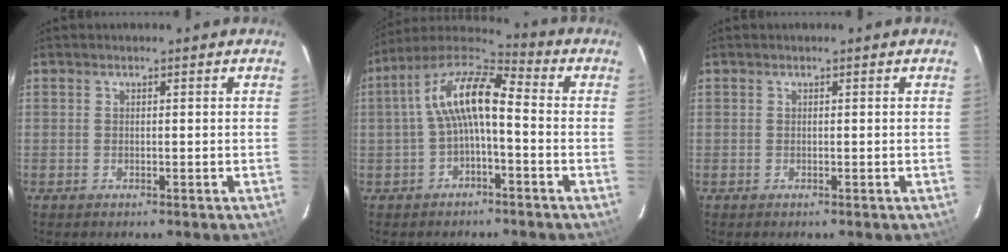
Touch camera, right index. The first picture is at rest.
{"total": 10.5, "force": [-1.1, 3.6, 9.8], "torque": [-0.199, 0.026, -0.024]}
{"total": 0.0}